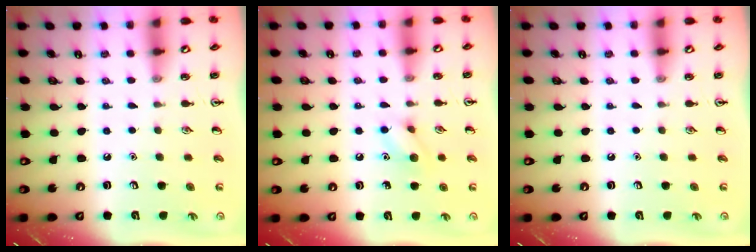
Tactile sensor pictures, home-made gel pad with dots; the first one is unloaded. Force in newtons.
{"total": 7.5, "press": 7.4, "slide": 0.7}
{"total": 0.0}